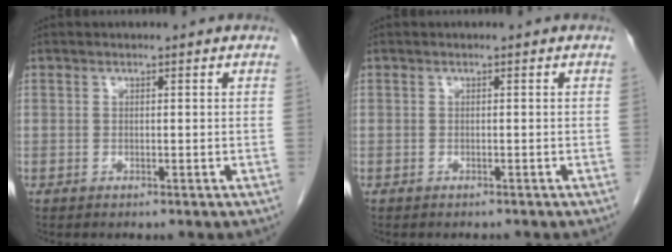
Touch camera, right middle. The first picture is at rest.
{"total": 0.8, "force": [-0.8, 0.2, 0.1], "torque": [-0.009, -0.001, -0.012]}